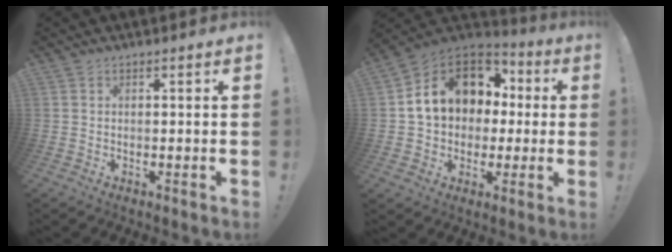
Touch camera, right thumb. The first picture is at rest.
{"total": 16.3, "force": [4.2, 12.9, 9.0], "torque": [-0.139, -0.002, 0.093]}